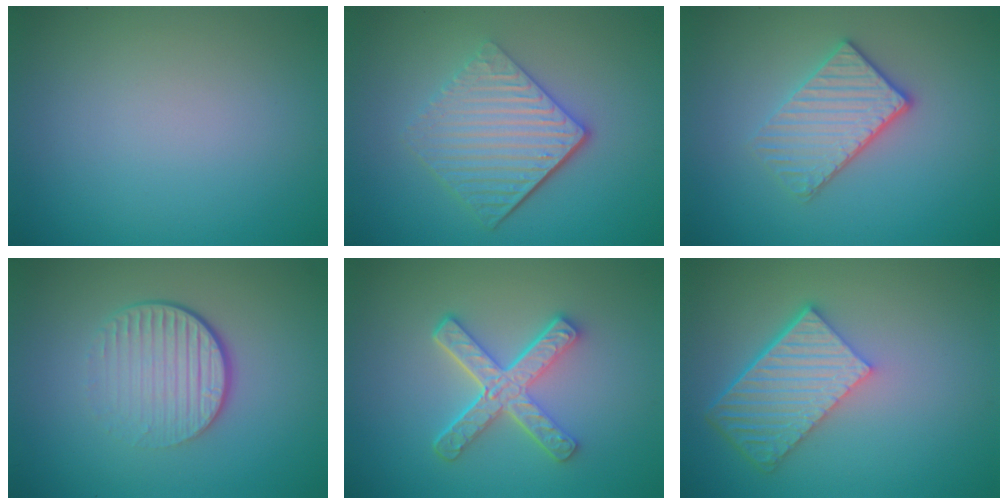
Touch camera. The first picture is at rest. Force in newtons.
{"total": 5.5, "press": 3.9, "slide": 3.8}
{"total": 3.5, "press": 3.1, "slide": 1.7}
{"total": 4.6, "press": 2.8, "slide": 3.6}
{"total": 5.0, "press": 3.8, "slide": 3.3}
{"total": 6.2, "press": 4.3, "slide": 4.5}